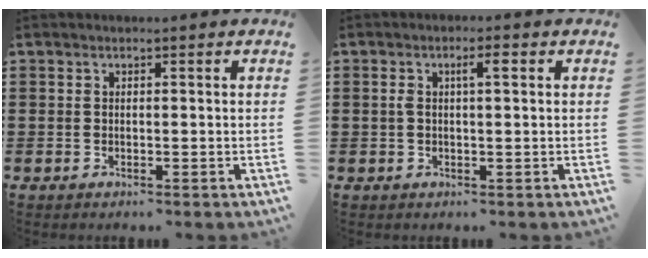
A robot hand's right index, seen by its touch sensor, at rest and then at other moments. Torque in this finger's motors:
{"motor_torque": [0.25, -0.16, 0.08, 0.05]}